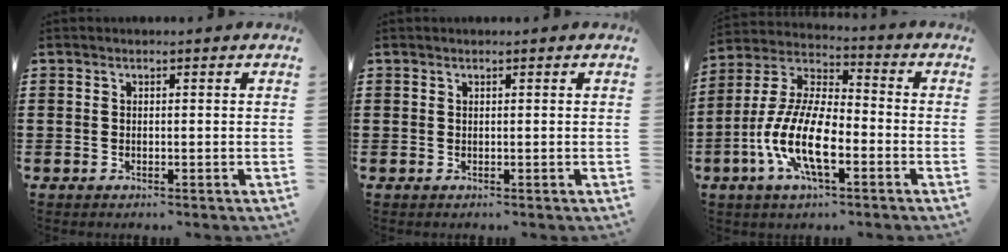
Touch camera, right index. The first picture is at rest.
{"total": 0.0}
{"total": 12.1, "force": [-4.7, 4.5, 10.2], "torque": [-0.243, -0.008, -0.095]}